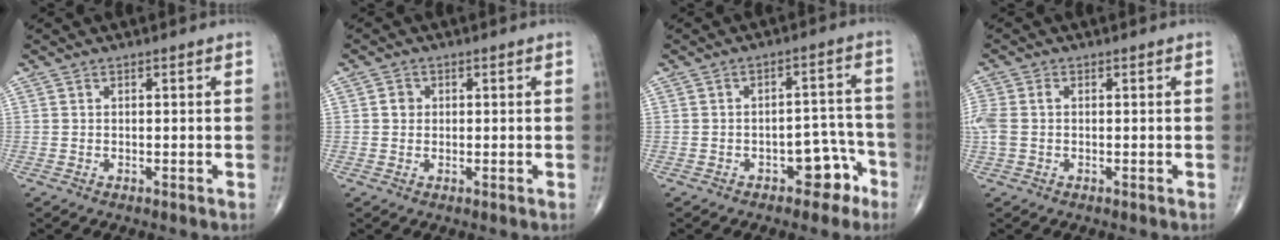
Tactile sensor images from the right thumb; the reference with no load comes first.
{"total": 1.8, "force": [0.2, 1.6, 0.7], "torque": [-0.003, 0.003, 0.001]}
{"total": 6.6, "force": [-3.9, 3.9, 3.6], "torque": [-0.019, 0.052, -0.050]}
{"total": 4.2, "force": [-0.1, 2.8, 3.1], "torque": [-0.098, 0.013, -0.002]}